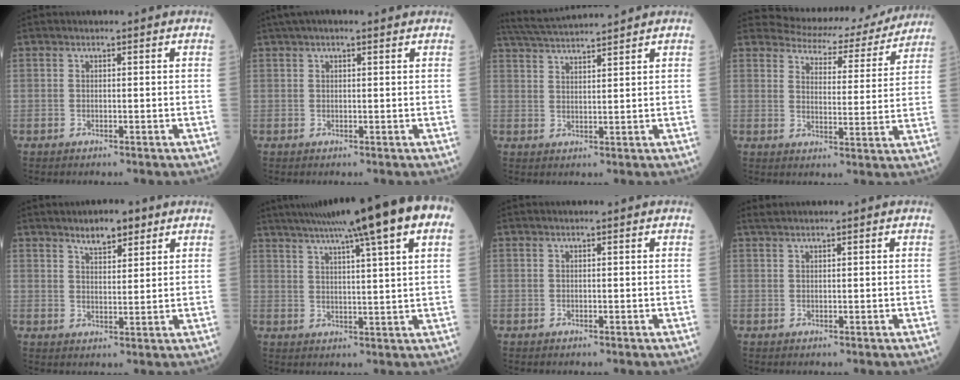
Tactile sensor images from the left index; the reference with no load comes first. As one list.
[{"total": 4.3, "force": [3.0, 0.9, 2.9], "torque": [-0.049, 0.032, 0.048]}, {"total": 7.9, "force": [7.4, -0.9, 2.6], "torque": [-0.056, 0.021, 0.126]}, {"total": 14.6, "force": [13.9, 4.1, 2.1], "torque": [-0.009, -0.021, 0.151]}, {"total": 4.5, "force": [3.1, 1.6, 2.8], "torque": [-0.049, 0.002, 0.050]}, {"total": 20.5, "force": [14.3, 0.4, 14.7], "torque": [-0.242, 0.029, 0.187]}, {"total": 0.0}, {"total": 1.2, "force": [1.0, -0.3, 0.6], "torque": [-0.015, 0.012, 0.025]}]